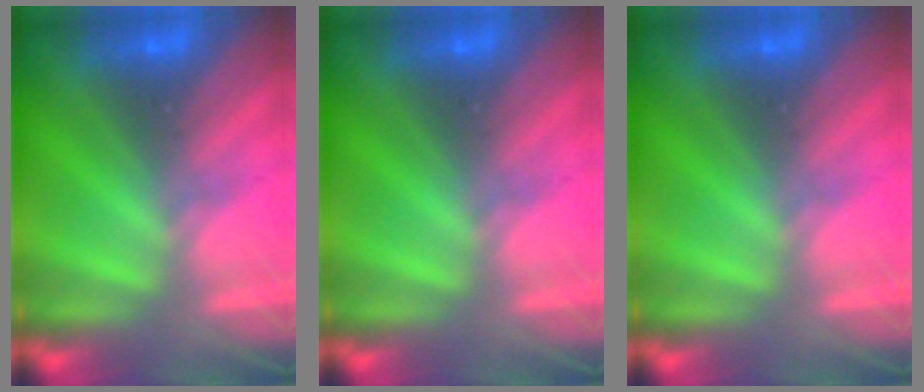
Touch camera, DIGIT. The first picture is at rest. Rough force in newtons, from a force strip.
{"total": 0.0}
{"total": 0.0}